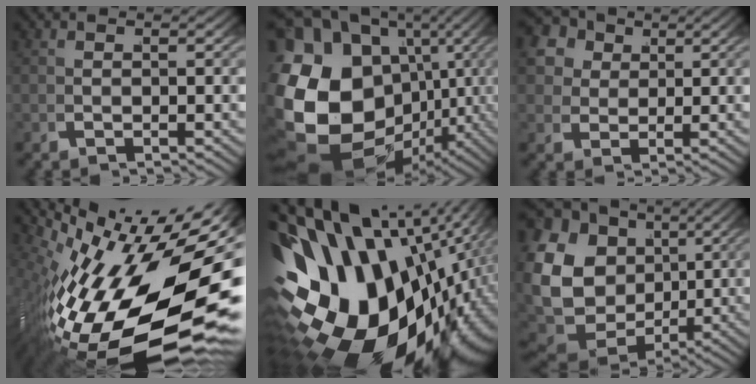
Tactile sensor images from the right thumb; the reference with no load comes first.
{"total": 24.7, "force": [-2.2, 19.0, 15.7], "torque": [-0.330, -0.086, -0.010]}
{"total": 7.7, "force": [2.9, 6.2, 3.5], "torque": [-0.080, -0.003, 0.043]}
{"total": 21.3, "force": [-2.1, 10.9, 18.2], "torque": [-0.297, -0.041, 0.004]}
{"total": 28.9, "force": [-2.7, 19.7, 20.9], "torque": [-0.381, -0.038, -0.023]}
{"total": 17.0, "force": [0.6, 13.7, 10.1], "torque": [-0.218, -0.037, 0.017]}